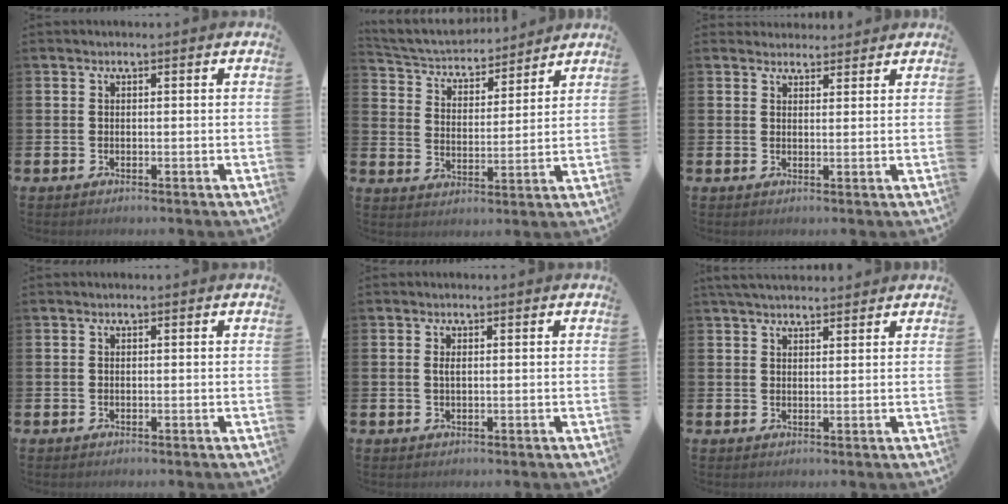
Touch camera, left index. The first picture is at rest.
{"total": 5.0, "force": [4.7, 1.7, 0.6], "torque": [-0.038, -0.038, 0.076]}
{"total": 2.6, "force": [2.5, 0.8, -0.2], "torque": [0.014, -0.012, 0.043]}
{"total": 0.0}
{"total": 1.1, "force": [0.3, 0.4, 0.9], "torque": [-0.016, 0.002, 0.003]}
{"total": 3.5, "force": [3.2, 0.8, 0.9], "torque": [-0.018, -0.008, 0.059]}